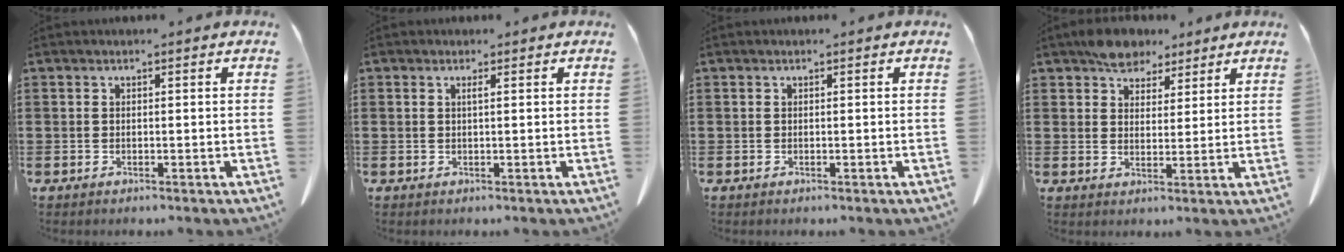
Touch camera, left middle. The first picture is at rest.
{"total": 0.6, "force": [0.4, 0.1, 0.5], "torque": [-0.012, -0.001, 0.008]}
{"total": 0.0}
{"total": 5.6, "force": [4.6, 3.1, 1.2], "torque": [-0.034, -0.001, 0.086]}